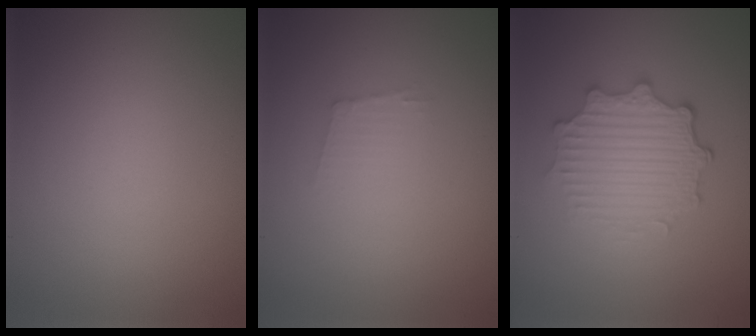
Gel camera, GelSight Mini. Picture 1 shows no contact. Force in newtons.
{"total": 1.1, "press": 1.0, "slide": 0.2}
{"total": 4.9, "press": 3.7, "slide": 3.1}